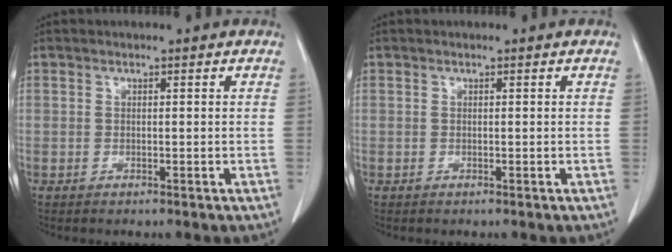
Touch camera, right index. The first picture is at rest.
{"total": 0.0}